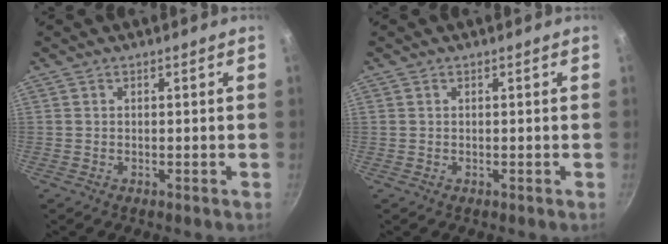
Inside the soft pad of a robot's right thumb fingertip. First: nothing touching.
{"total": 0.0}